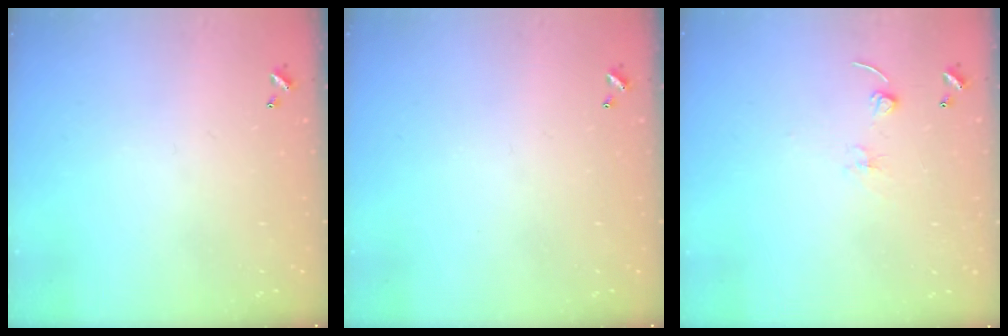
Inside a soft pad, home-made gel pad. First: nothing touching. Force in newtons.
{"total": 0.0}
{"total": 2.4, "press": 2.4, "slide": 0.3}